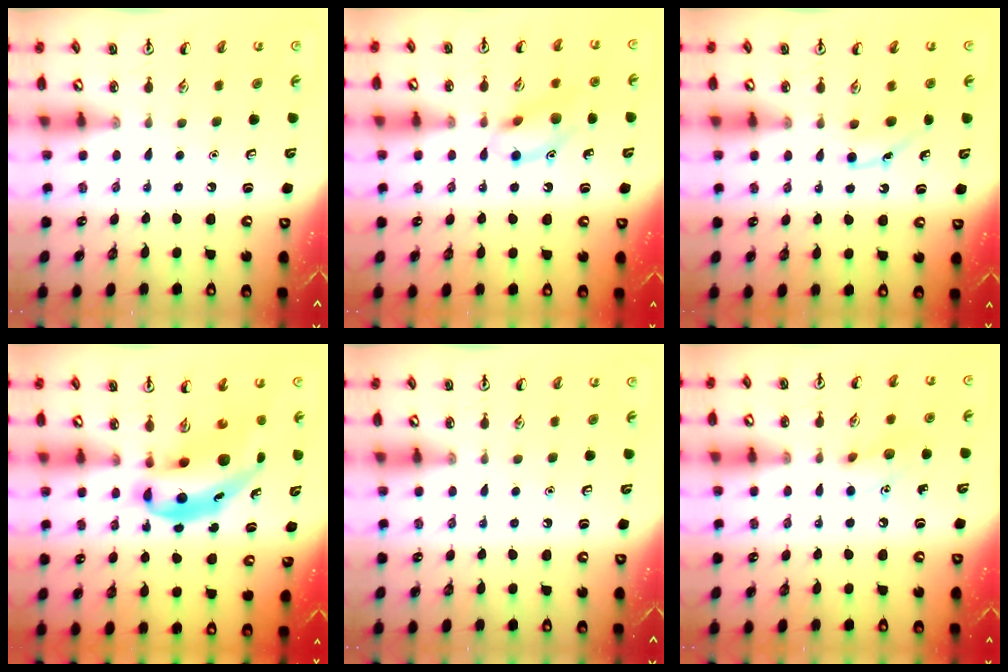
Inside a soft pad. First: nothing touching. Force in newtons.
{"total": 12.4, "press": 12.4, "slide": 0.8}
{"total": 4.4, "press": 4.0, "slide": 1.7}
{"total": 9.5, "press": 9.0, "slide": 3.1}
{"total": 0.0}
{"total": 8.5, "press": 8.4, "slide": 1.0}